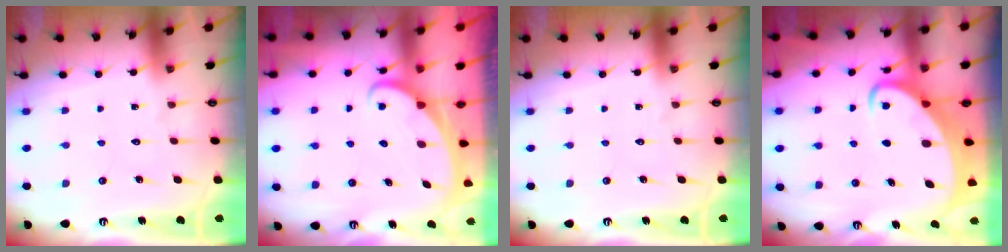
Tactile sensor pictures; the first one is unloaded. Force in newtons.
{"total": 2.2, "press": 2.2, "slide": 0.1}
{"total": 0.0}
{"total": 4.0, "press": 4.0, "slide": 0.4}